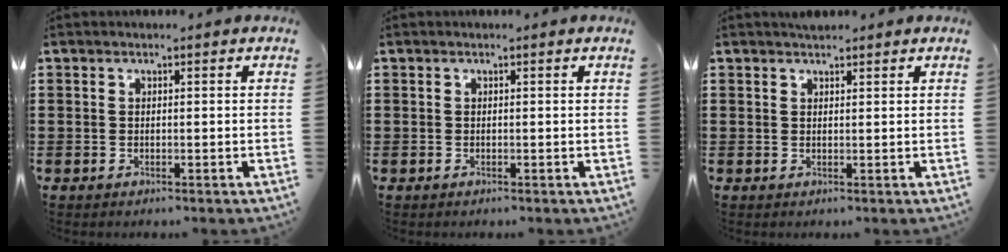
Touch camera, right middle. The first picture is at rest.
{"total": 0.0}
{"total": 1.2, "force": [1.1, 0.4, 0.1], "torque": [-0.004, 0.003, 0.021]}